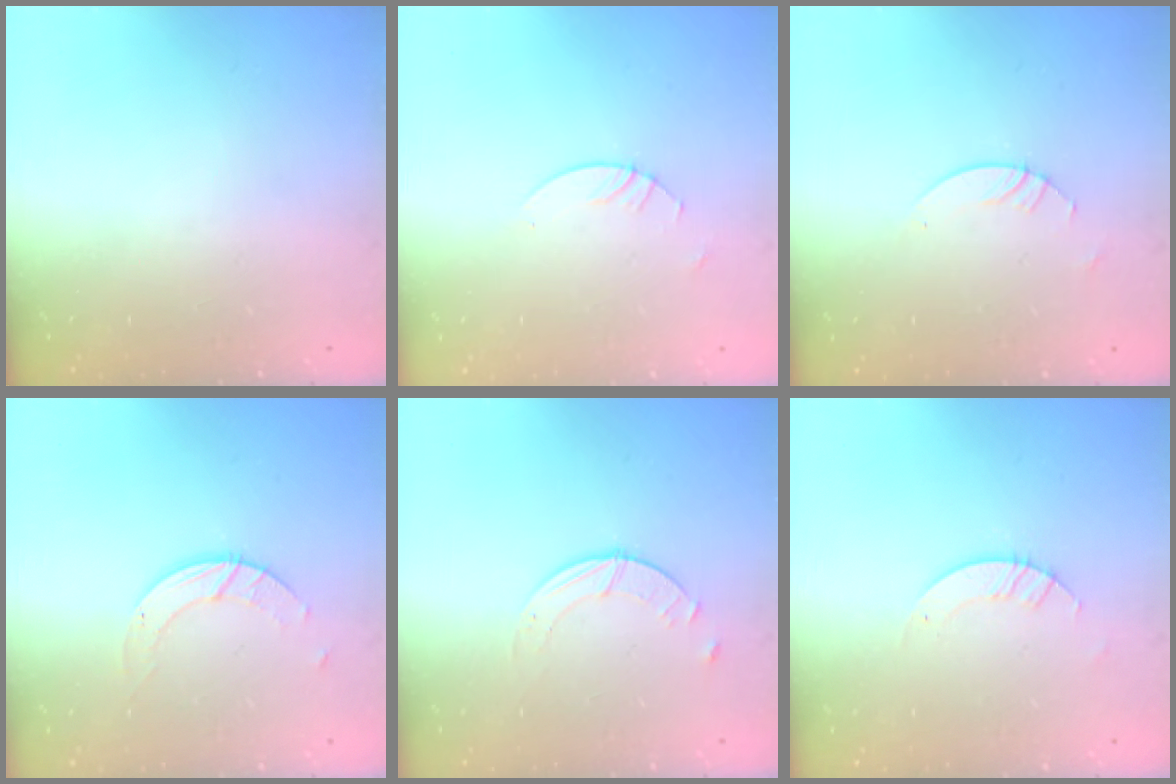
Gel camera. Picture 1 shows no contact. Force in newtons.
{"total": 2.7, "press": 2.7, "slide": 0.2}
{"total": 3.0, "press": 2.9, "slide": 0.3}
{"total": 3.0, "press": 3.0, "slide": 0.3}
{"total": 2.5, "press": 2.5, "slide": 0.3}
{"total": 2.8, "press": 2.8, "slide": 0.2}